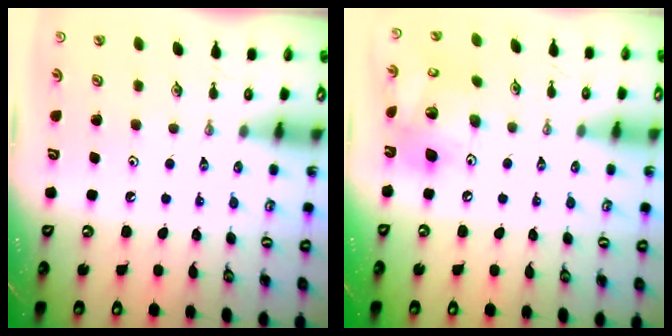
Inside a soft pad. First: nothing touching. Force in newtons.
{"total": 16.0, "press": 15.8, "slide": 2.8}